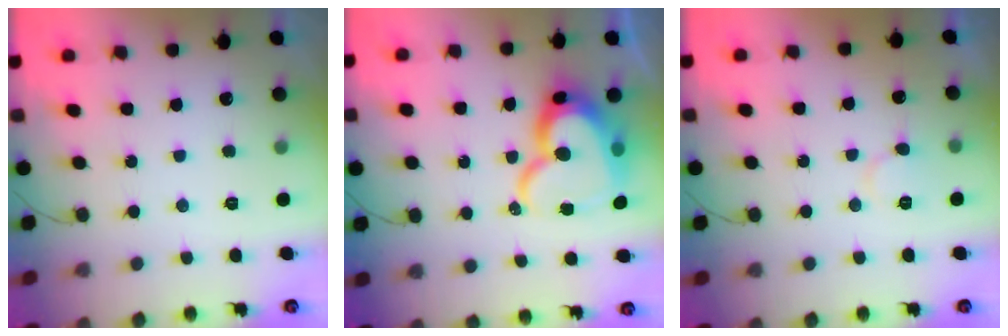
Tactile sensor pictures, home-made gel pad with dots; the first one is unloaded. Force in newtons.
{"total": 19.1, "press": 19.0, "slide": 2.1}
{"total": 6.4, "press": 6.4, "slide": 0.6}